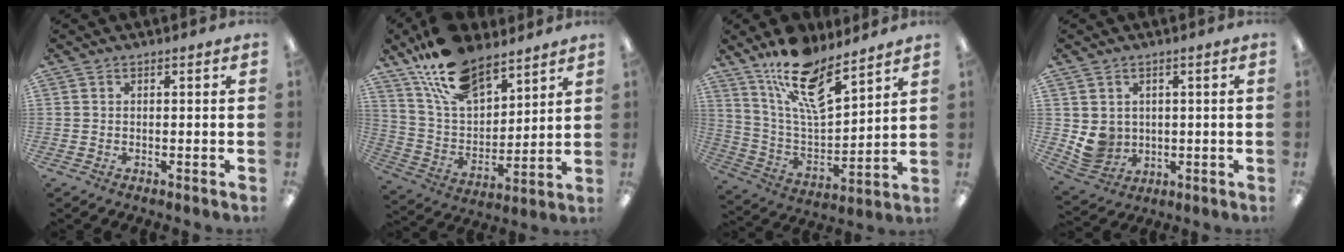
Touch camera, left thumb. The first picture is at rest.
{"total": 17.6, "force": [13.2, 8.1, 8.4], "torque": [-0.173, -0.065, 0.245]}
{"total": 17.3, "force": [12.7, 6.0, 10.2], "torque": [-0.188, -0.076, 0.223]}
{"total": 6.0, "force": [1.6, 5.5, 1.5], "torque": [-0.040, -0.010, 0.035]}